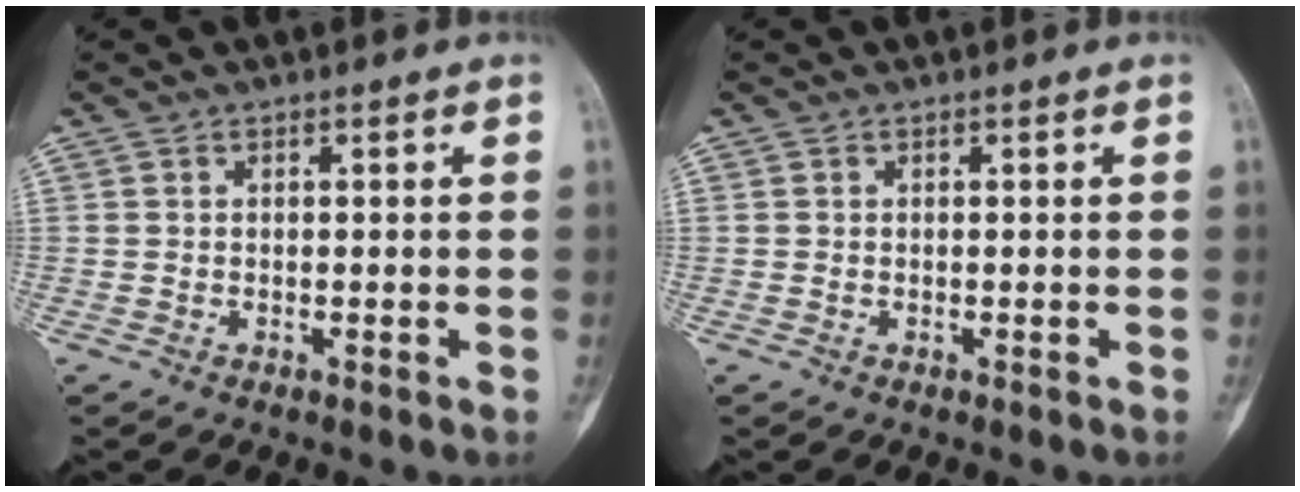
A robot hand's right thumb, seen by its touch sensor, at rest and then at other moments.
{"total": 0.0}